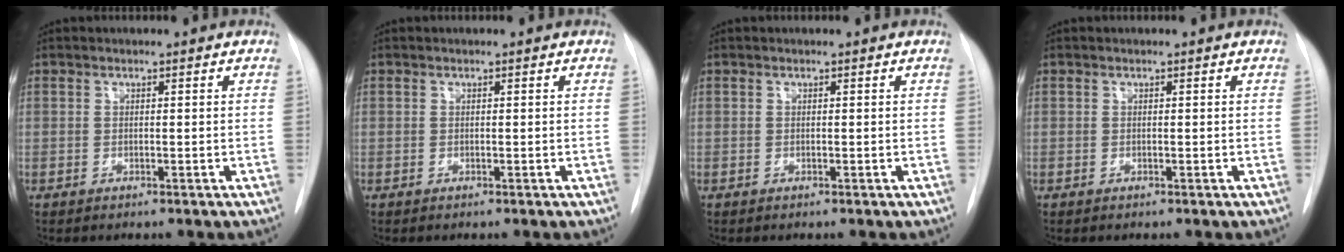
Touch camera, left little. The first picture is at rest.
{"total": 0.0}
{"total": 0.0}
{"total": 0.0}